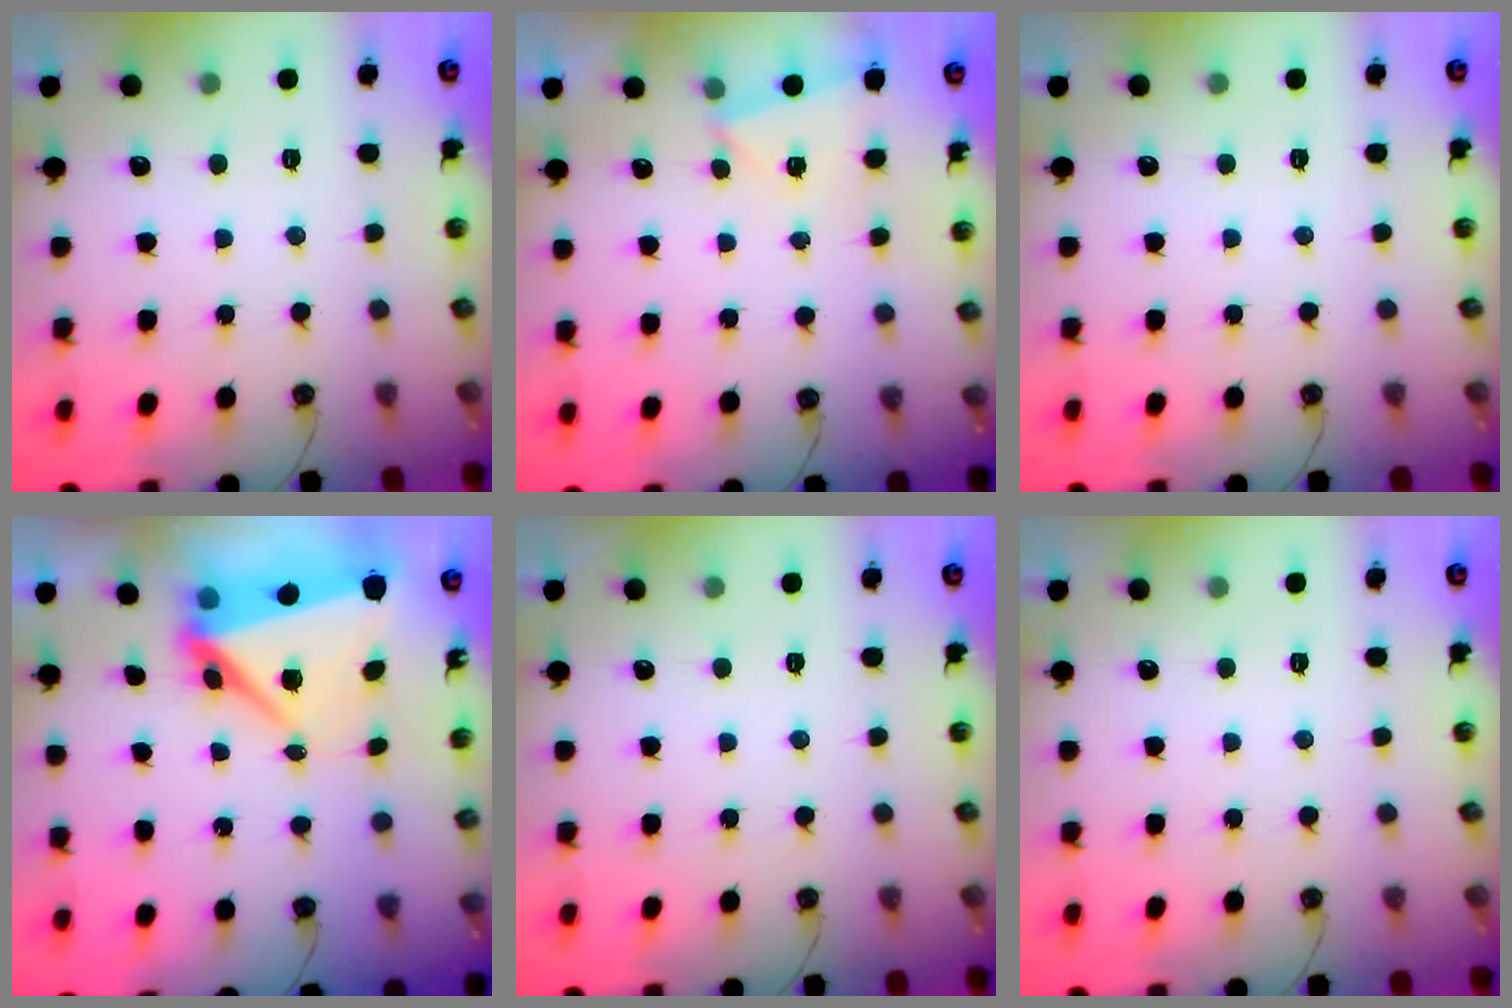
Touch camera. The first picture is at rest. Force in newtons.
{"total": 2.3, "press": 1.3, "slide": 1.9}
{"total": 0.0}
{"total": 8.3, "press": 8.1, "slide": 2.0}
{"total": 0.0}
{"total": 0.0}